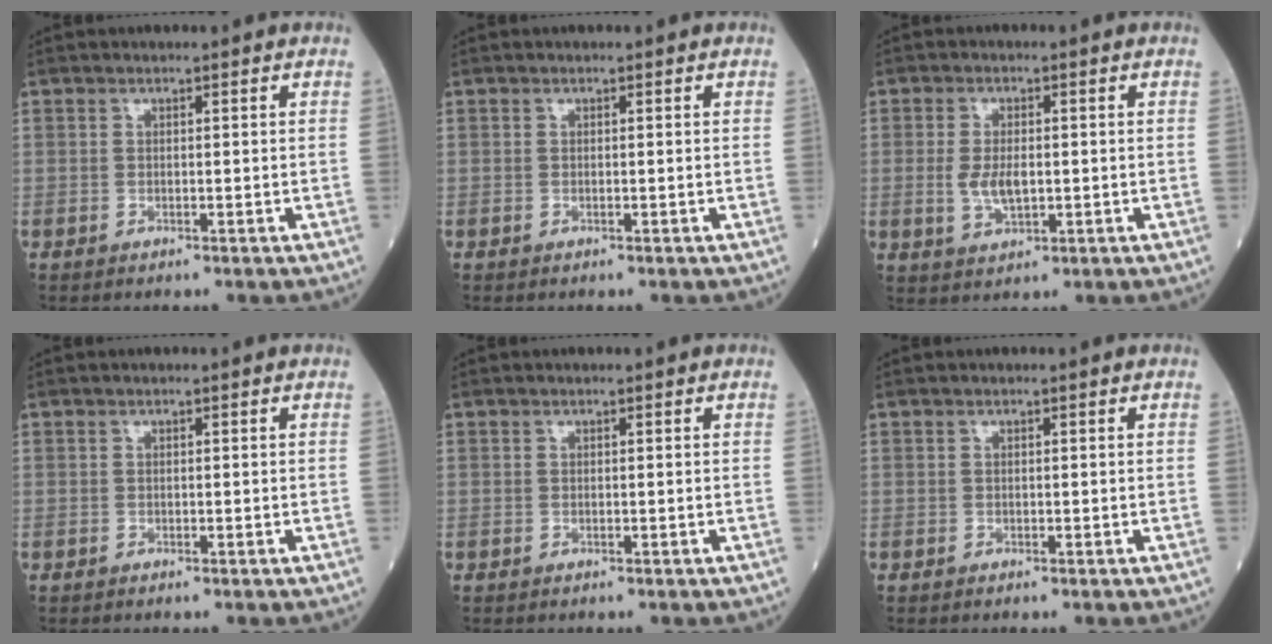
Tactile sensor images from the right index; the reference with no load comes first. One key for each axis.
{"total": 0.0}
{"total": 4.7, "fx": -0.3, "fy": 2.1, "fz": 4.2, "tx": -0.089, "ty": -0.005, "tz": -0.002}
{"total": 0.0}
{"total": 0.0}
{"total": 0.0}